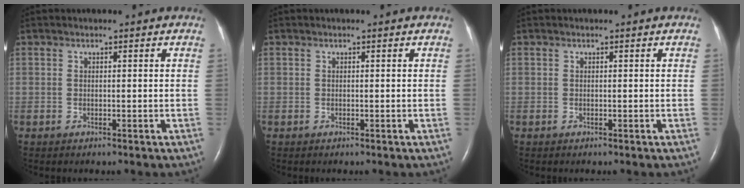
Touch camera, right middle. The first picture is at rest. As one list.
[{"total": 0.0}, {"total": 0.0}]